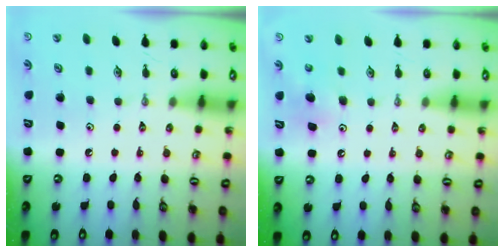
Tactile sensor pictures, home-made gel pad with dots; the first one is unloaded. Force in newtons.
{"total": 4.9, "press": 4.5, "slide": 1.7}